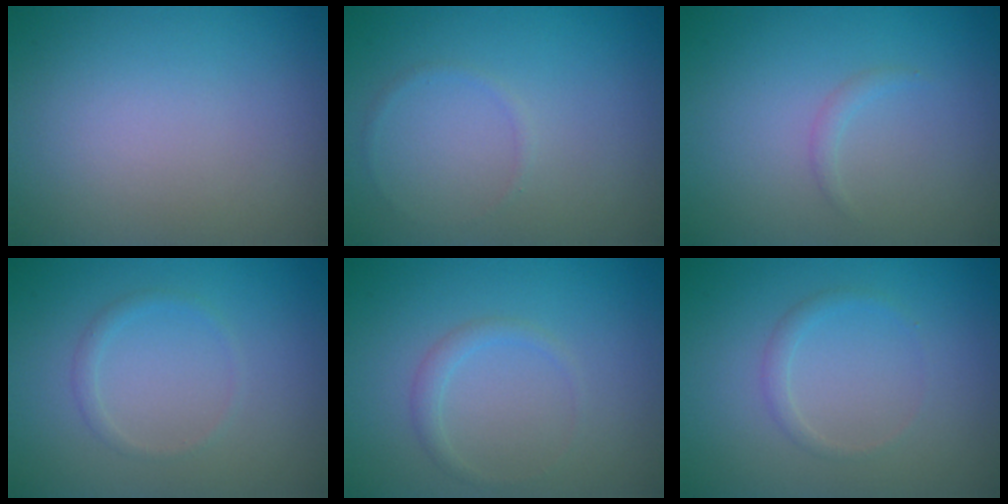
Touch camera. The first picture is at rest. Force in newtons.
{"total": 0.6, "press": 0.6, "slide": 0.1}
{"total": 0.7, "press": 0.7, "slide": 0.1}
{"total": 1.0, "press": 1.0, "slide": 0.1}
{"total": 1.2, "press": 1.2, "slide": 0.0}
{"total": 1.1, "press": 1.1, "slide": 0.0}